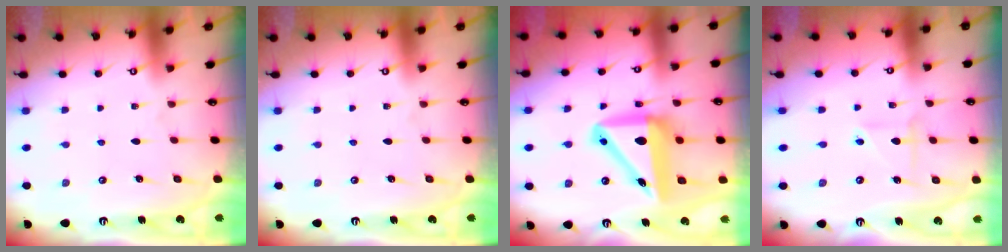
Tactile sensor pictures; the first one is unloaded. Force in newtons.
{"total": 0.0}
{"total": 13.3, "press": 13.0, "slide": 2.8}
{"total": 4.0, "press": 4.0, "slide": 0.5}